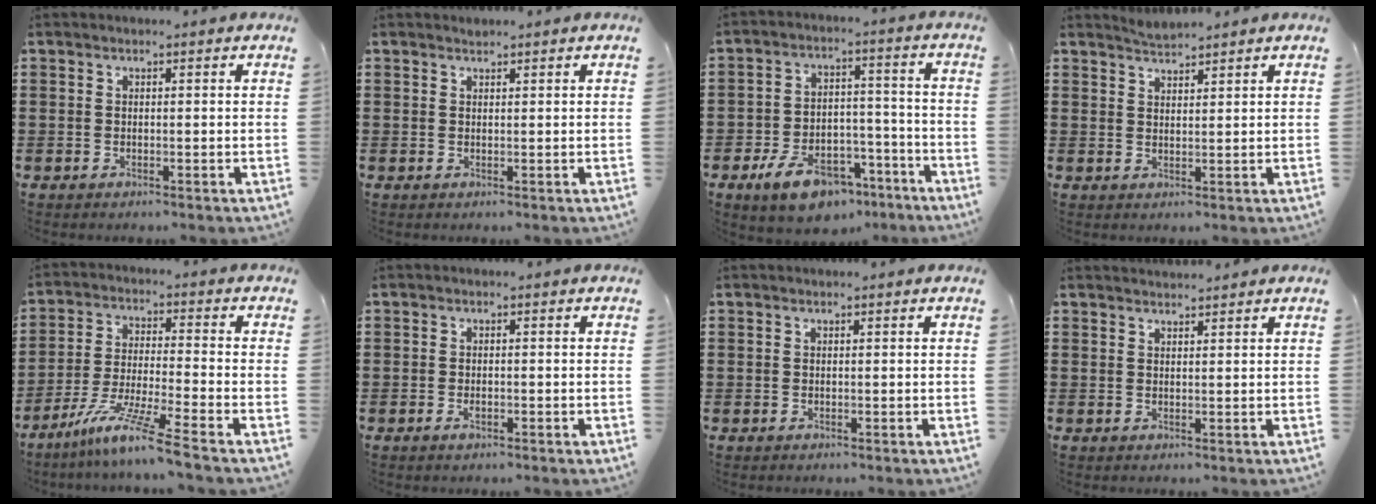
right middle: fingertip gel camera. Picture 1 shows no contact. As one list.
[{"total": 0.6, "force": [0.6, 0.2, 0.0], "torque": [0.000, -0.001, 0.011]}, {"total": 9.1, "force": [-6.5, 4.4, 4.8], "torque": [-0.090, 0.026, -0.120]}, {"total": 1.9, "force": [1.9, 0.0, -0.1], "torque": [-0.003, 0.003, 0.038]}, {"total": 9.0, "force": [-7.0, -0.5, 5.6], "torque": [-0.116, -0.014, -0.140]}, {"total": 1.1, "force": [-0.5, 0.5, 0.9], "torque": [-0.018, -0.003, -0.009]}, {"total": 0.0}, {"total": 1.3, "force": [1.3, 0.1, 0.0], "torque": [-0.003, 0.000, 0.025]}]